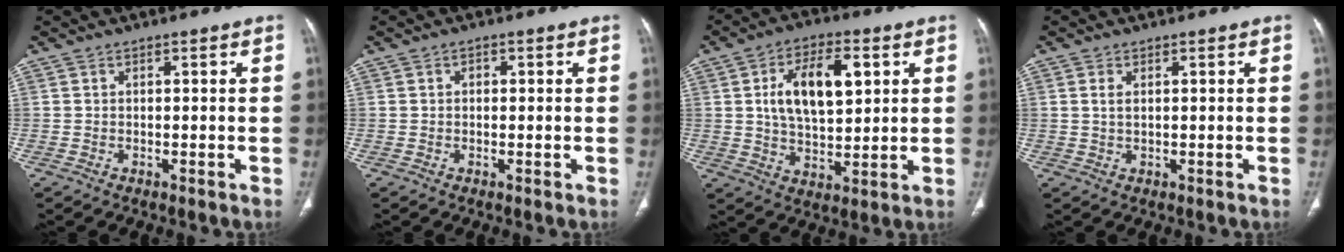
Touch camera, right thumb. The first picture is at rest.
{"total": 1.0, "force": [0.2, 0.8, 0.6], "torque": [-0.001, 0.004, 0.000]}
{"total": 13.8, "force": [3.6, 7.3, 11.2], "torque": [-0.170, -0.003, 0.065]}
{"total": 1.7, "force": [0.6, 0.8, 1.4], "torque": [-0.028, 0.001, 0.015]}